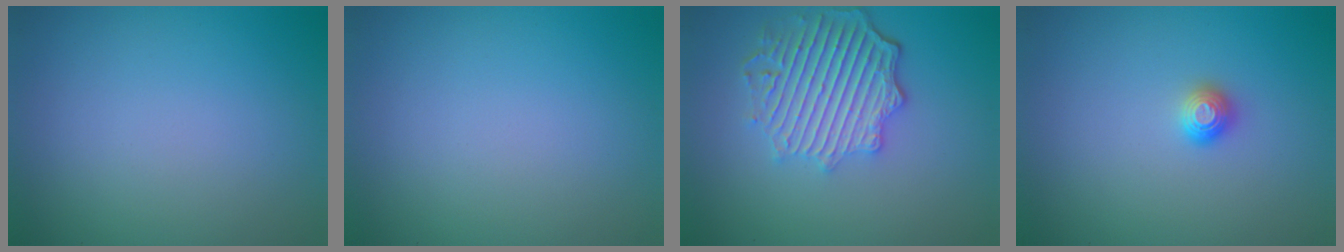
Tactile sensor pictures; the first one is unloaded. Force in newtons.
{"total": 0.0}
{"total": 5.8, "press": 4.6, "slide": 3.6}
{"total": 1.1, "press": 1.1, "slide": 0.1}